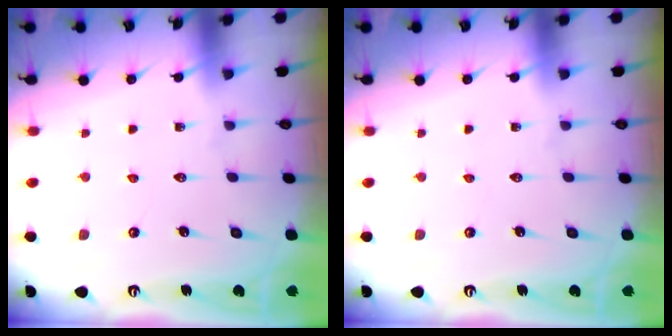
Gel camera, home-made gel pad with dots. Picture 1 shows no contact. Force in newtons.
{"total": 0.0}